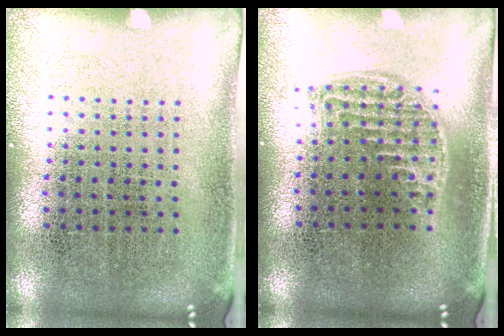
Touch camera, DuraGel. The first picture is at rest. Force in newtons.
{"total": 1.2, "press": 1.1, "slide": 0.5}